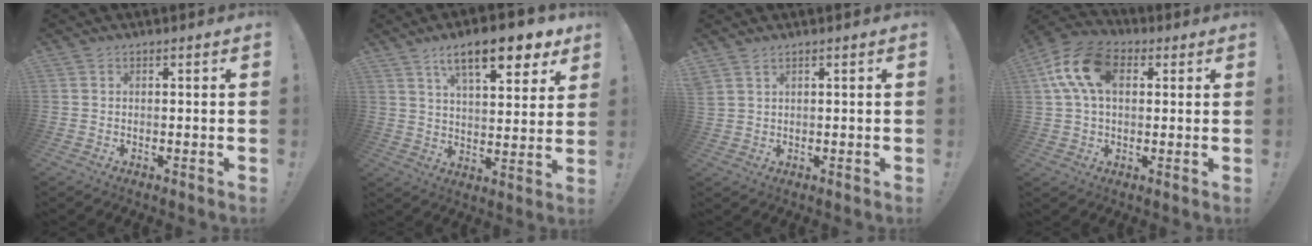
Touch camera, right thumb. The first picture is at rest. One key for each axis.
{"total": 15.3, "fx": 9.1, "fy": 4.7, "fz": 11.3, "tx": -0.172, "ty": -0.047, "tz": 0.146}
{"total": 1.8, "fx": 1.2, "fy": 0.3, "fz": 1.3, "tx": -0.031, "ty": -0.001, "tz": 0.024}
{"total": 16.0, "fx": 4.5, "fy": 10.1, "fz": 11.6, "tx": -0.212, "ty": 0.003, "tz": 0.083}